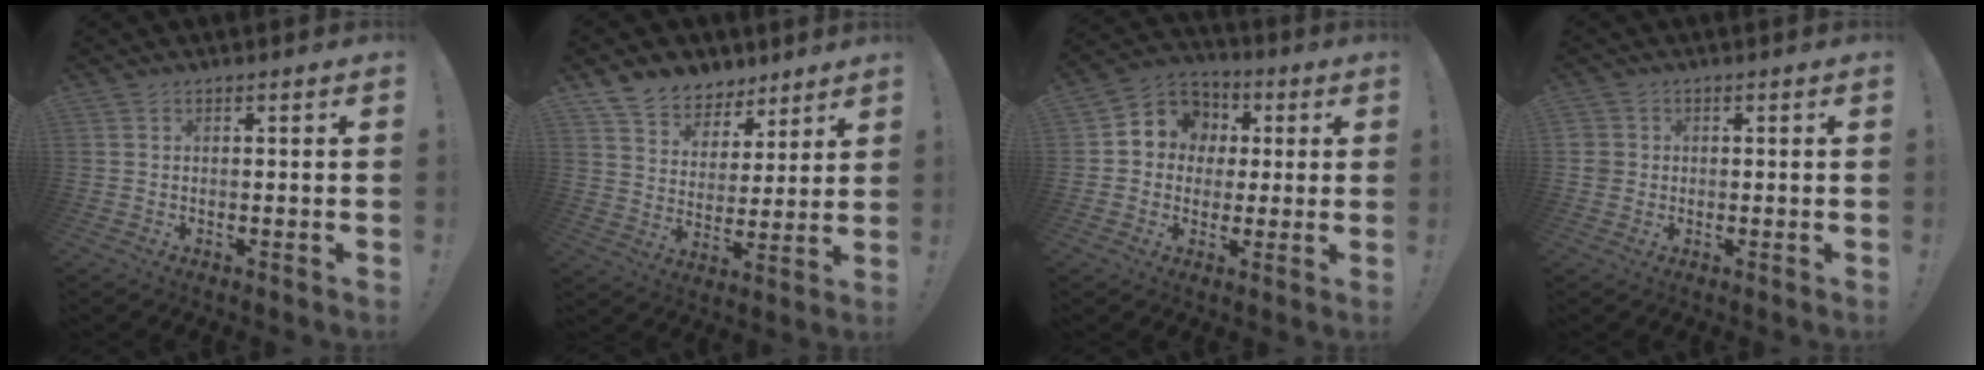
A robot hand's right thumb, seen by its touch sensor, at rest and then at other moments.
{"total": 9.1, "force": [6.8, 5.9, 1.0], "torque": [-0.028, -0.054, 0.136]}
{"total": 10.0, "force": [1.3, 9.3, 3.5], "torque": [-0.042, 0.002, 0.031]}
{"total": 3.2, "force": [-0.1, 3.0, 0.9], "torque": [-0.020, 0.003, -0.002]}